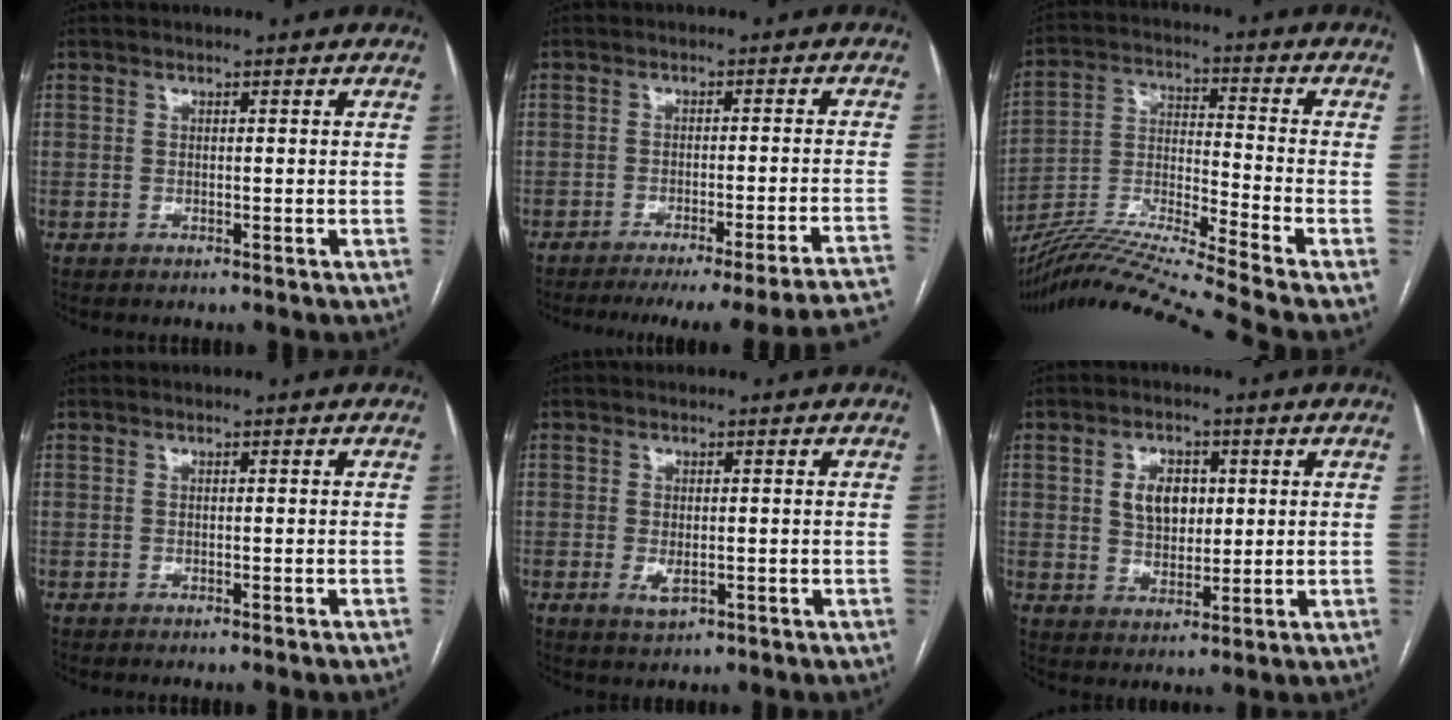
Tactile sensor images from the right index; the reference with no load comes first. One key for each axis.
{"total": 21.7, "fx": -19.5, "fy": -1.3, "fz": 9.6, "tx": -0.047, "ty": -0.021, "tz": -0.238}
{"total": 18.6, "fx": -16.0, "fy": -3.1, "fz": 8.8, "tx": -0.177, "ty": -0.014, "tz": -0.286}
{"total": 1.2, "fx": -1.1, "fy": -0.3, "fz": 0.5, "tx": 0.001, "ty": 0.007, "tz": -0.017}
{"total": 2.8, "fx": -0.7, "fy": 1.4, "fz": 2.3, "tx": -0.041, "ty": -0.005, "tz": -0.004}
{"total": 6.1, "fx": 1.6, "fy": 4.0, "fz": 4.3, "tx": -0.077, "ty": 0.007, "tz": 0.034}